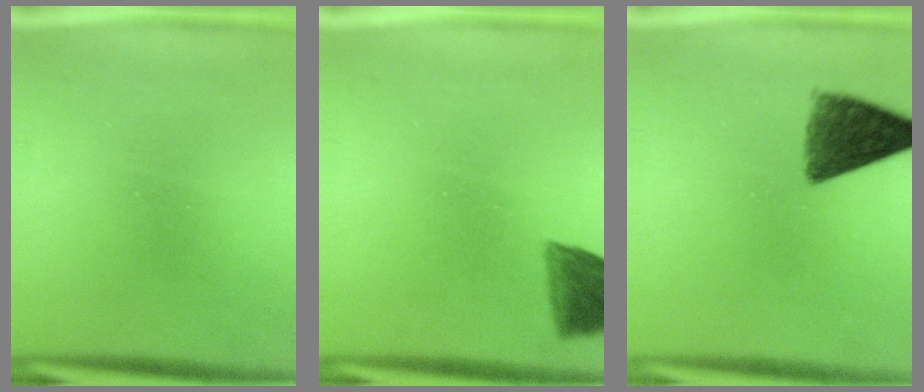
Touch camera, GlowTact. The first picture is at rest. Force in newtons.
{"total": 6.3}
{"total": 8.8}